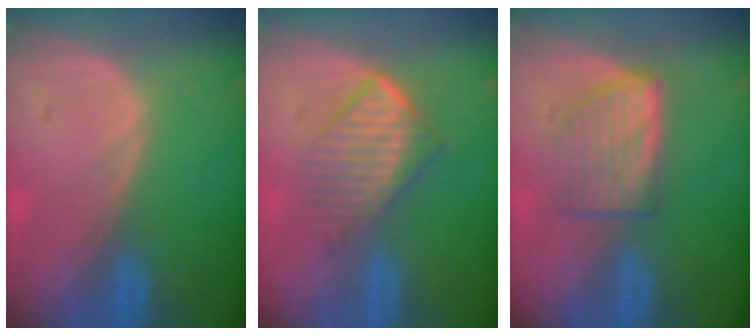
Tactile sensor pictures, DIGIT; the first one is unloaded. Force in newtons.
{"total": 6.9, "press": 6.0, "slide": 3.5}
{"total": 5.9, "press": 5.4, "slide": 2.4}